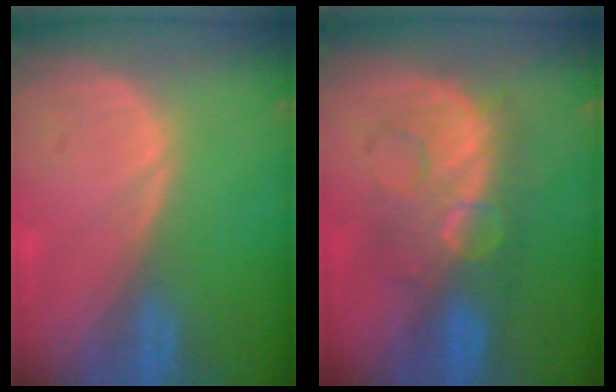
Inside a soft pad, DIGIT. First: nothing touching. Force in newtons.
{"total": 8.0, "press": 8.0, "slide": 0.7}